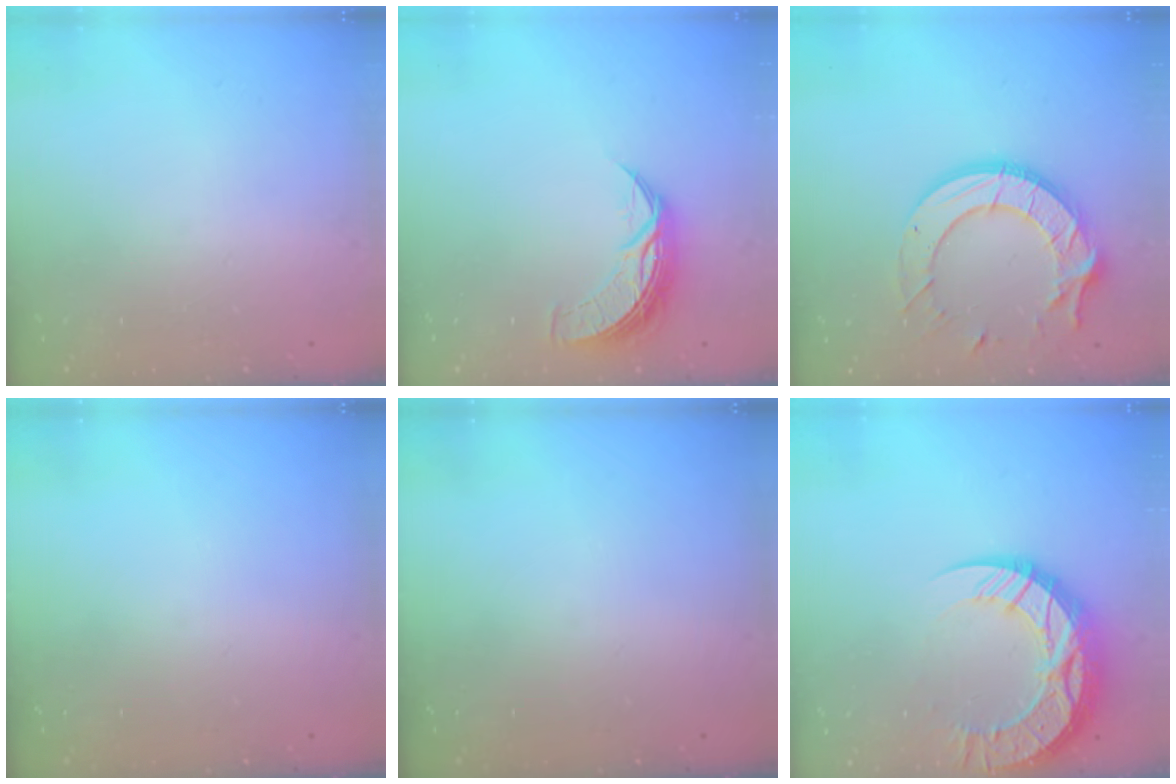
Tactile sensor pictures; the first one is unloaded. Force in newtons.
{"total": 8.2, "press": 8.2, "slide": 0.7}
{"total": 16.0, "press": 15.9, "slide": 1.4}
{"total": 0.0}
{"total": 0.0}
{"total": 18.2, "press": 18.2, "slide": 1.4}